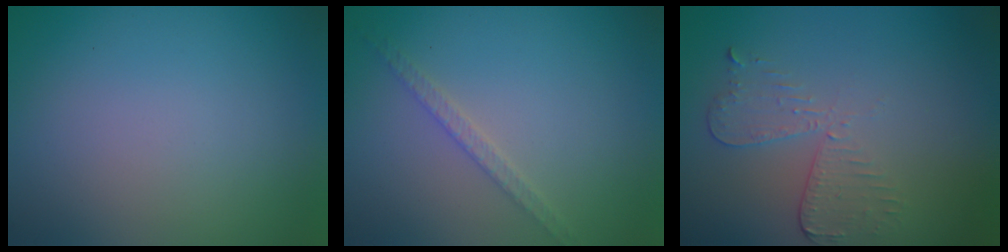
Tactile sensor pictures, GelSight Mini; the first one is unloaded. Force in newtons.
{"total": 1.7, "press": 1.7, "slide": 0.2}
{"total": 3.0, "press": 2.6, "slide": 1.5}